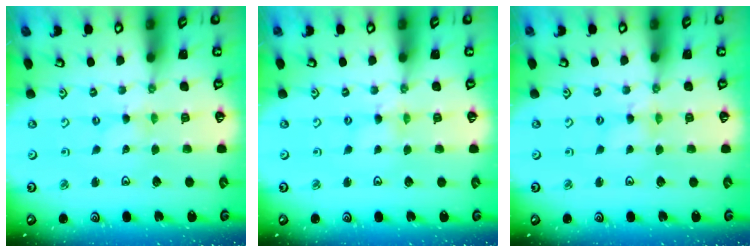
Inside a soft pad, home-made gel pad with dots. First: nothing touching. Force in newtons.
{"total": 1.2, "press": 1.2, "slide": 0.2}
{"total": 1.8, "press": 1.8, "slide": 0.2}